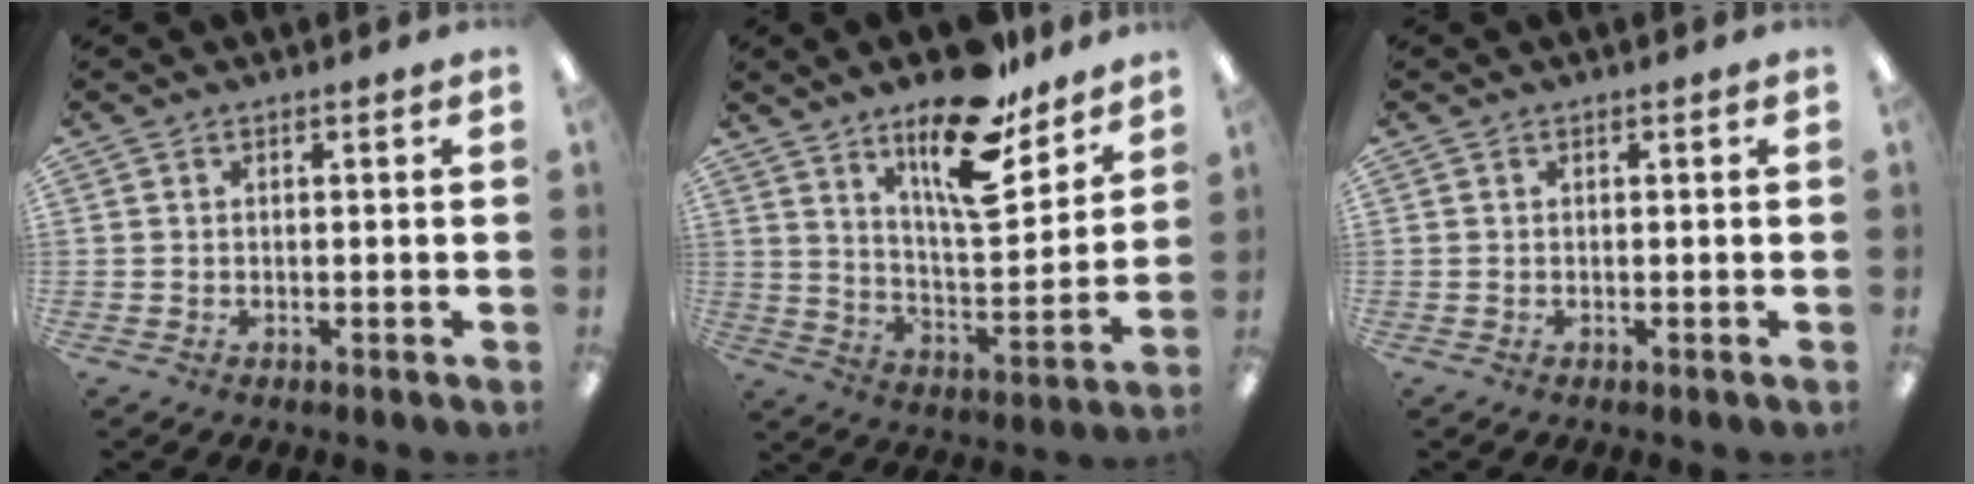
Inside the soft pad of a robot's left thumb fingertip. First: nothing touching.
{"total": 18.4, "force": [12.9, 6.0, 11.8], "torque": [-0.188, -0.084, 0.213]}
{"total": 0.0}